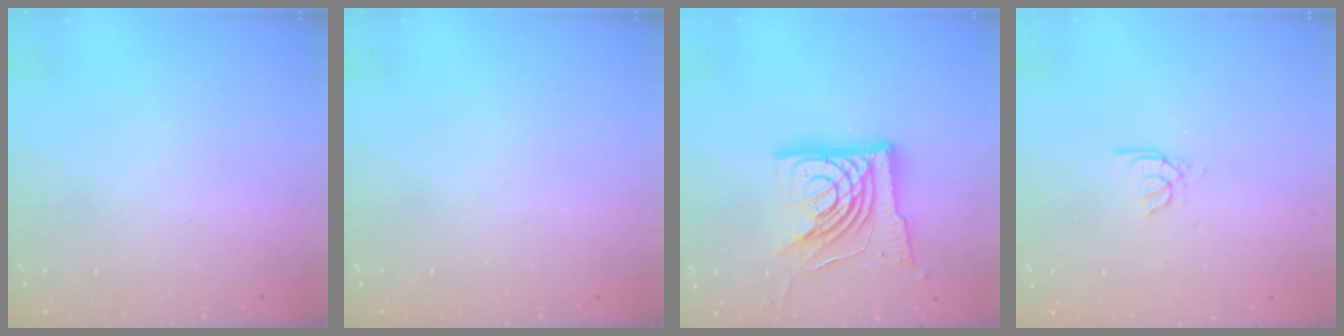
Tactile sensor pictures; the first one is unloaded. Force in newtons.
{"total": 0.0}
{"total": 18.0, "press": 17.9, "slide": 1.8}
{"total": 2.4, "press": 2.4, "slide": 0.3}